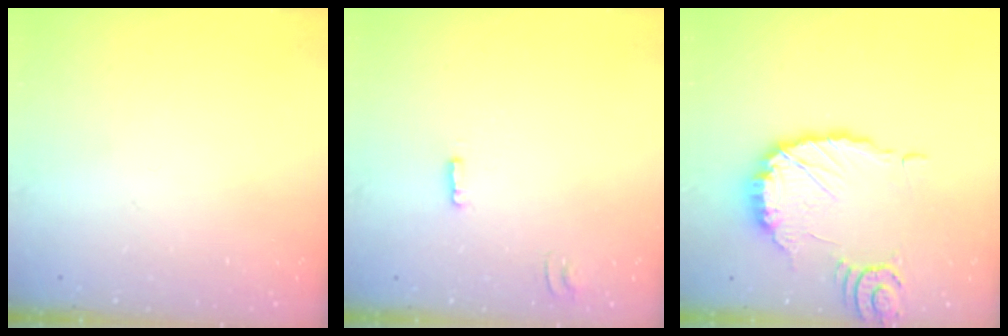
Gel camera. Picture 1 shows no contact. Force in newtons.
{"total": 1.8, "press": 1.8, "slide": 0.2}
{"total": 11.9, "press": 11.8, "slide": 1.3}